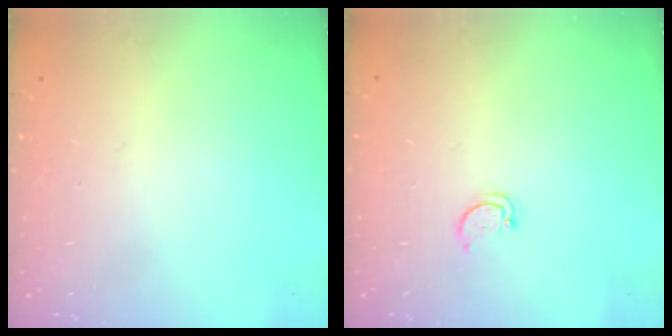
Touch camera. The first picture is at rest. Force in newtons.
{"total": 2.6, "press": 2.5, "slide": 0.4}